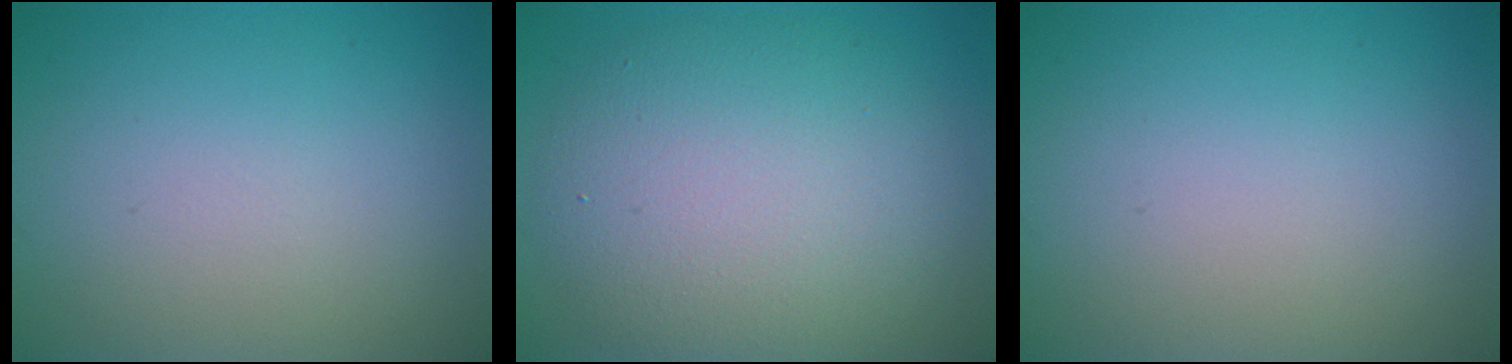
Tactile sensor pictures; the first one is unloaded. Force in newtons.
{"total": 8.5, "press": 8.4, "slide": 0.4}
{"total": 0.0}